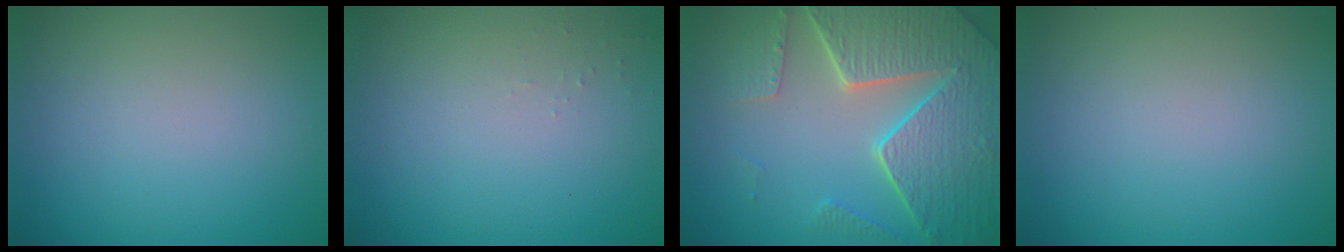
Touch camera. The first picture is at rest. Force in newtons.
{"total": 0.5, "press": 0.5, "slide": 0.2}
{"total": 8.3, "press": 6.1, "slide": 5.6}
{"total": 0.0}